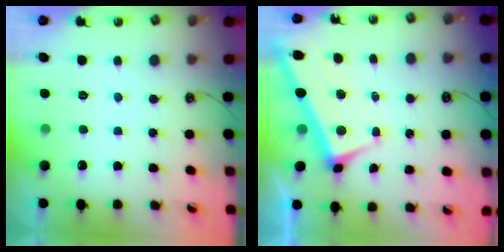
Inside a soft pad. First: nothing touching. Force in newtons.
{"total": 2.8, "press": 2.6, "slide": 0.9}